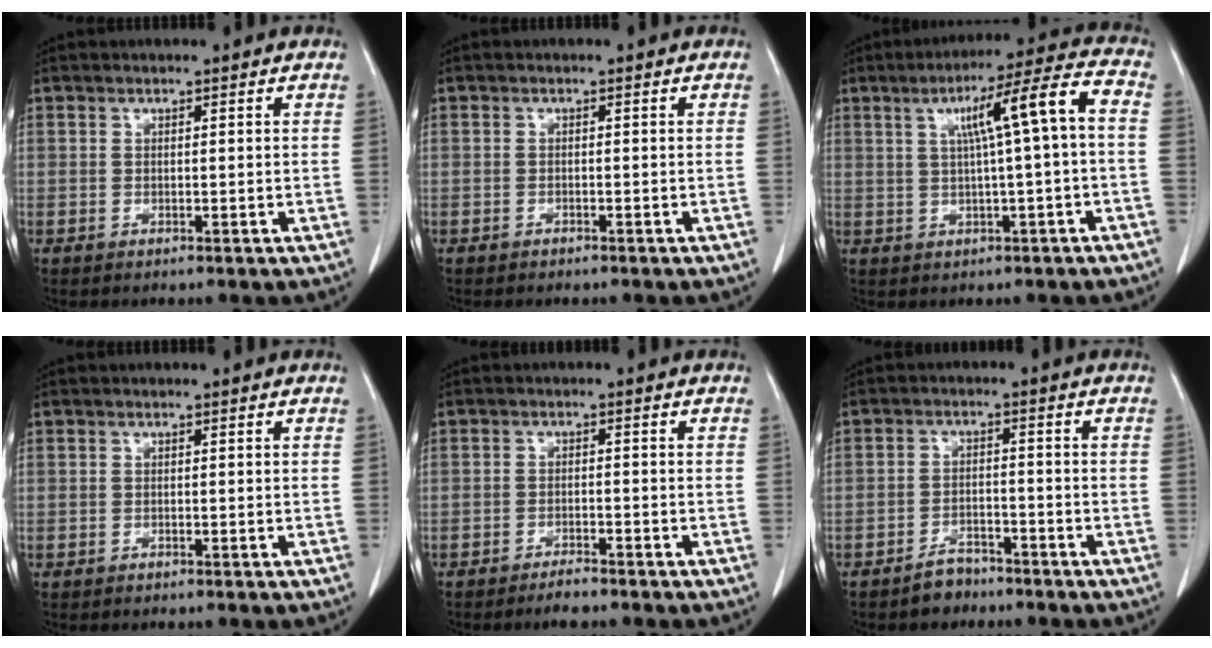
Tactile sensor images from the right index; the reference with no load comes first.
{"total": 0.6, "force": [-0.5, 0.3, 0.1], "torque": [-0.005, 0.001, -0.005]}
{"total": 9.8, "force": [1.2, -0.3, 9.8], "torque": [-0.150, 0.022, 0.019]}
{"total": 0.0}
{"total": 2.6, "force": [-2.3, 0.4, 1.2], "torque": [-0.018, -0.001, -0.035]}
{"total": 3.4, "force": [-2.9, 1.6, 0.7], "torque": [-0.013, 0.005, -0.044]}